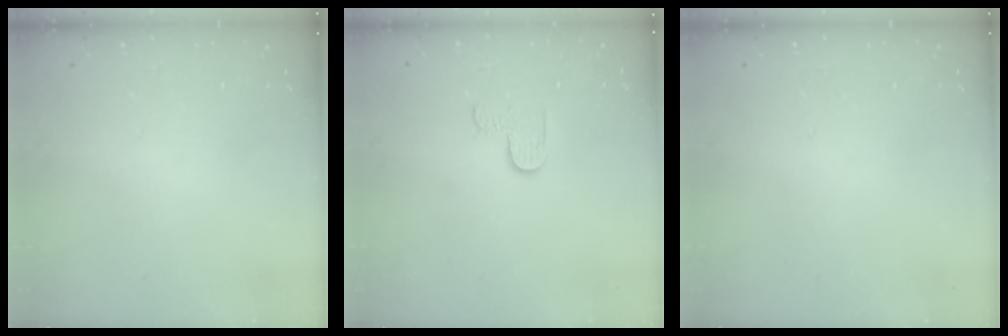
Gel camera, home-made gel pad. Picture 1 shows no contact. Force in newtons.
{"total": 2.9, "press": 2.9, "slide": 0.3}
{"total": 0.0}